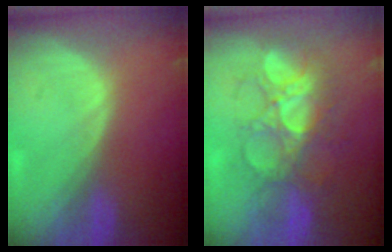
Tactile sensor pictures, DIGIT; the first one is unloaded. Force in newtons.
{"total": 8.7, "press": 8.6, "slide": 1.6}